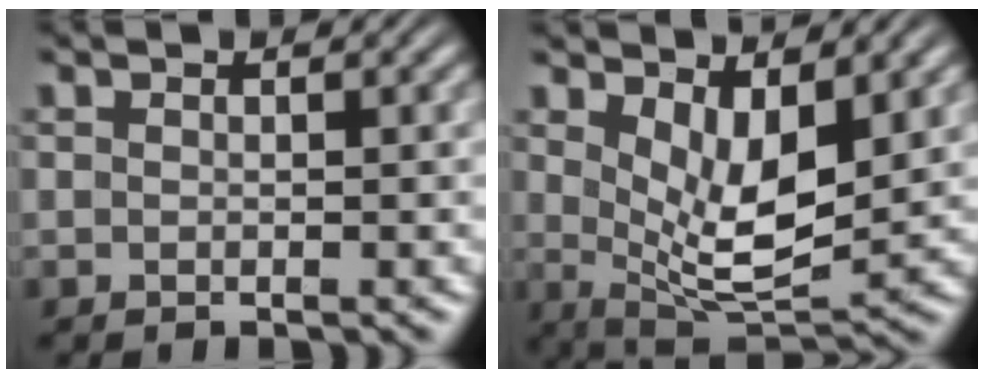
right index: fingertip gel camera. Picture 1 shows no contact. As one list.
[{"total": 7.6, "force": [1.4, 3.8, 6.5], "torque": [-0.093, -0.025, 0.032]}]